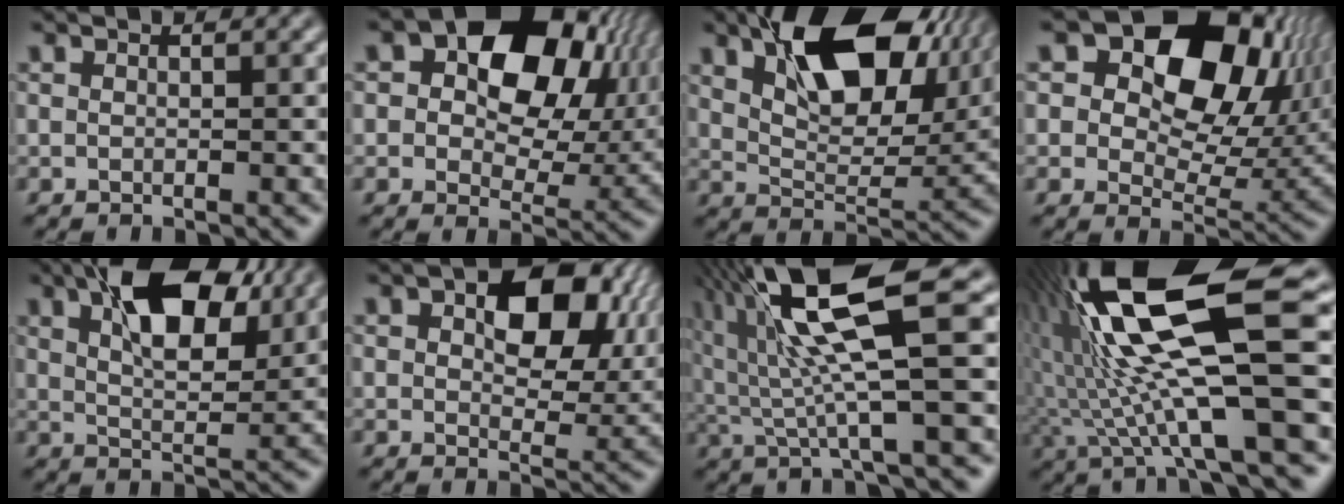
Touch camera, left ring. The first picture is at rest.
{"total": 13.4, "force": [4.0, 8.9, 9.1], "torque": [-0.116, 0.013, 0.067]}
{"total": 13.1, "force": [6.4, 6.8, 9.2], "torque": [-0.147, 0.011, 0.112]}
{"total": 13.4, "force": [5.2, 8.5, 9.0], "torque": [-0.127, 0.008, 0.088]}
{"total": 9.5, "force": [4.6, 4.1, 7.2], "torque": [-0.119, 0.019, 0.070]}
{"total": 10.3, "force": [3.8, 5.6, 7.8], "torque": [-0.110, 0.005, 0.065]}
{"total": 12.0, "force": [4.5, 2.2, 10.9], "torque": [-0.204, 0.016, 0.082]}
{"total": 15.0, "force": [3.1, 3.6, 14.3], "torque": [-0.273, 0.009, 0.058]}